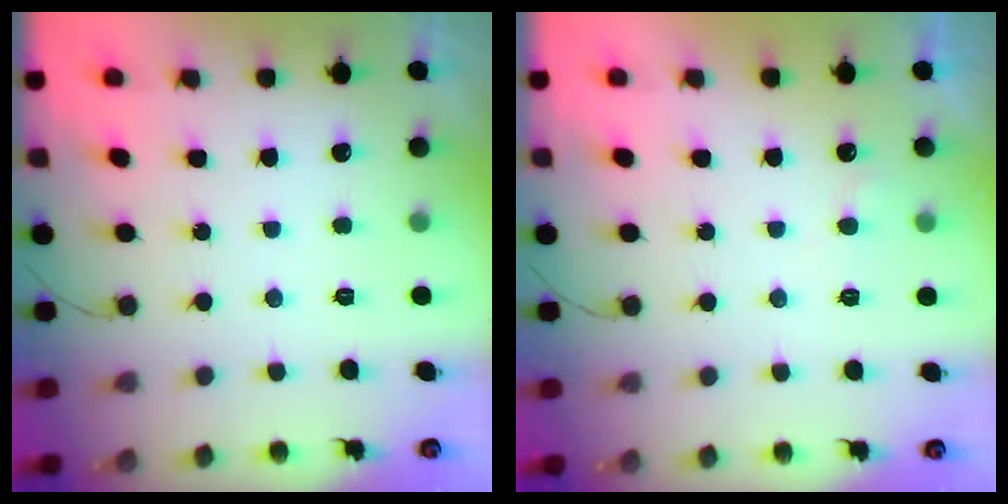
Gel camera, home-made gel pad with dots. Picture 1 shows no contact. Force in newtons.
{"total": 4.9, "press": 4.9, "slide": 0.4}